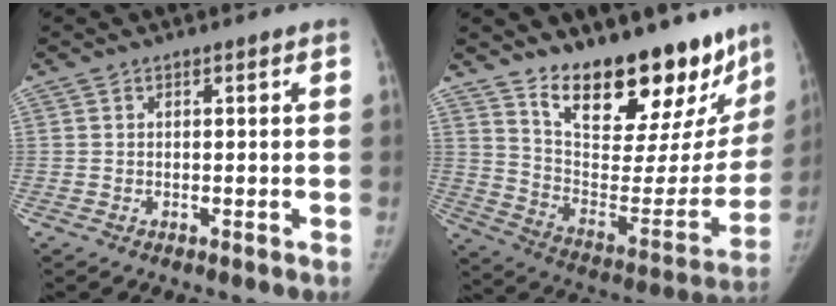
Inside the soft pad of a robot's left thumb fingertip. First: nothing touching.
{"total": 27.7, "force": [20.8, 11.1, 14.5], "torque": [-0.172, -0.114, 0.310]}